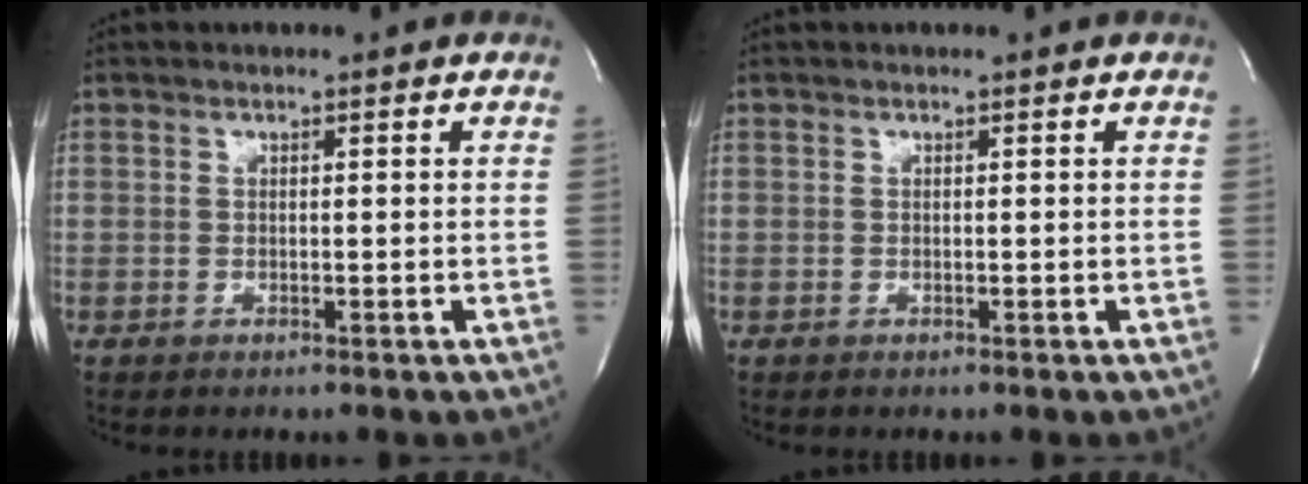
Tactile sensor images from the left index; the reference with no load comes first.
{"total": 0.0}